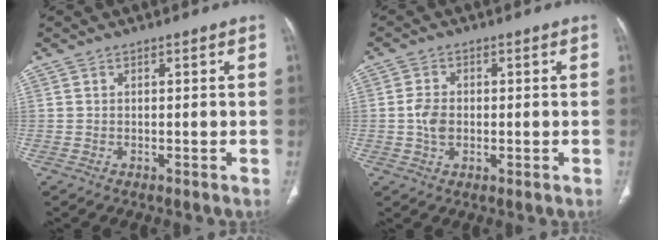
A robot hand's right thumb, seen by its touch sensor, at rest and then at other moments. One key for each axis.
{"total": 4.0, "fx": -0.2, "fy": 2.8, "fz": 2.9, "tx": -0.057, "ty": 0.006, "tz": -0.006}